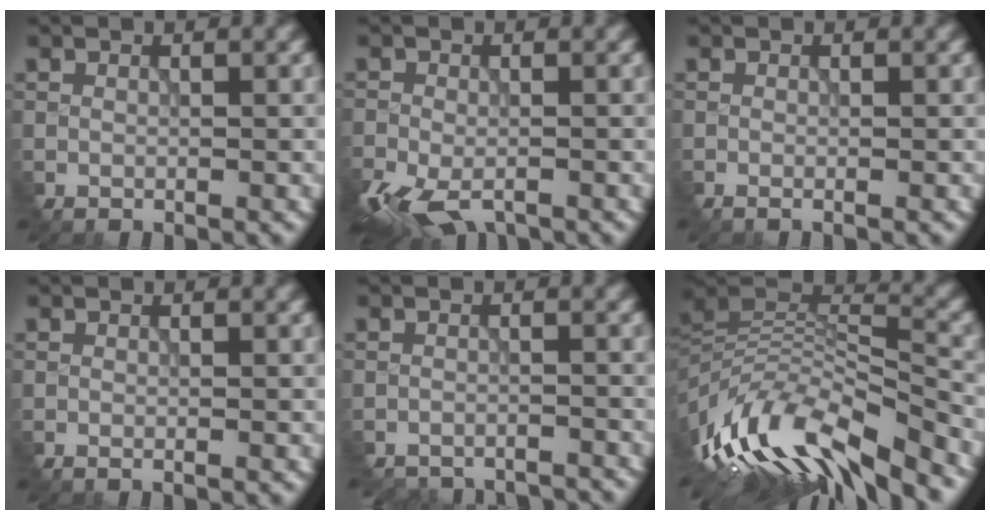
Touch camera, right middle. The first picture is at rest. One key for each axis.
{"total": 5.1, "fx": -3.7, "fy": 2.0, "fz": 2.8, "tx": -0.065, "ty": -0.017, "tz": -0.068}
{"total": 0.9, "fx": -0.2, "fy": 0.4, "fz": 0.8, "tx": -0.006, "ty": 0.001, "tz": -0.005}
{"total": 0.6, "fx": -0.1, "fy": 0.2, "fz": 0.5, "tx": -0.006, "ty": -0.001, "tz": -0.003}
{"total": 6.8, "fx": -6.7, "fy": 1.0, "fz": 0.5, "tx": 0.008, "ty": 0.004, "tz": -0.081}
{"total": 11.7, "fx": -6.7, "fy": 4.2, "fz": 8.6, "tx": -0.178, "ty": 0.016, "tz": -0.108}